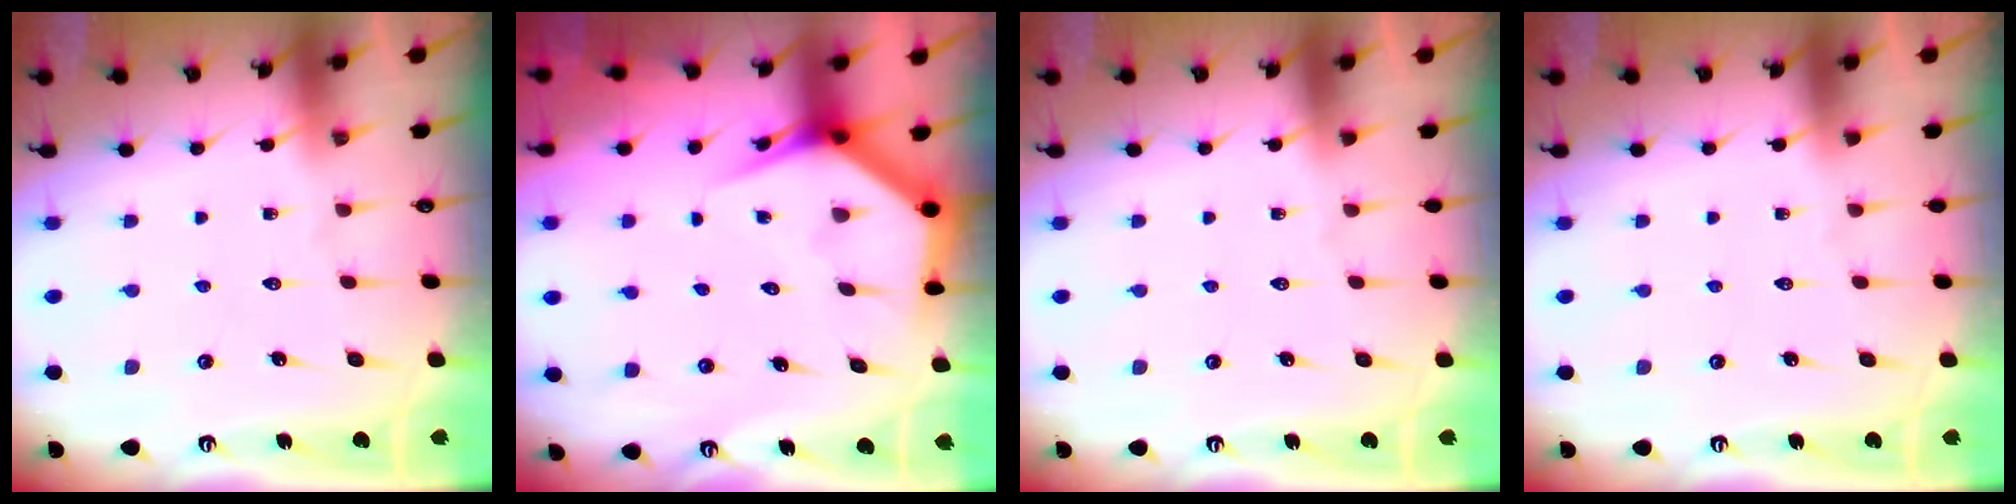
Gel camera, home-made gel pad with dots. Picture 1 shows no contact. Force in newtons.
{"total": 4.2, "press": 4.2, "slide": 0.4}
{"total": 0.0}
{"total": 0.0}